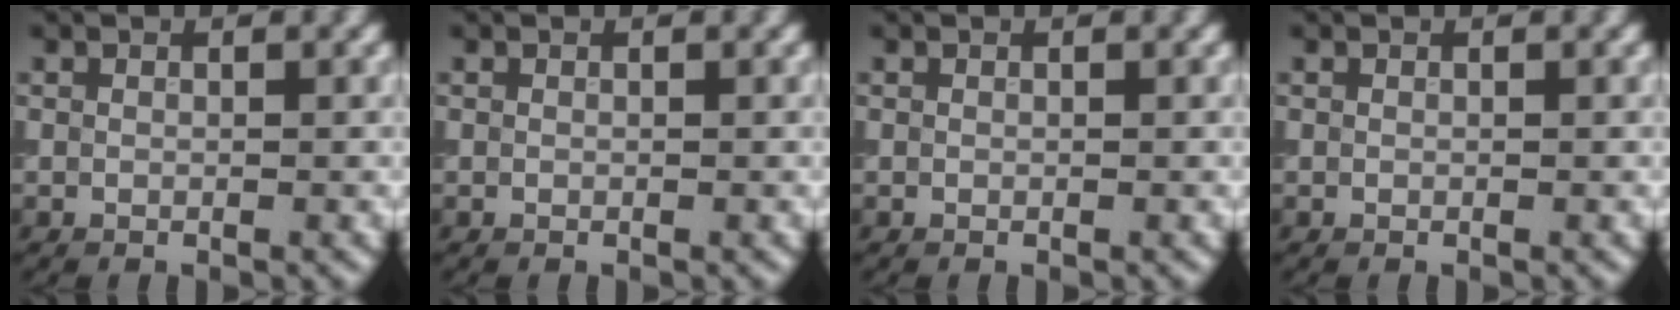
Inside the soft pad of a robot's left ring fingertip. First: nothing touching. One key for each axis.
{"total": 0.0}
{"total": 0.0}
{"total": 0.0}